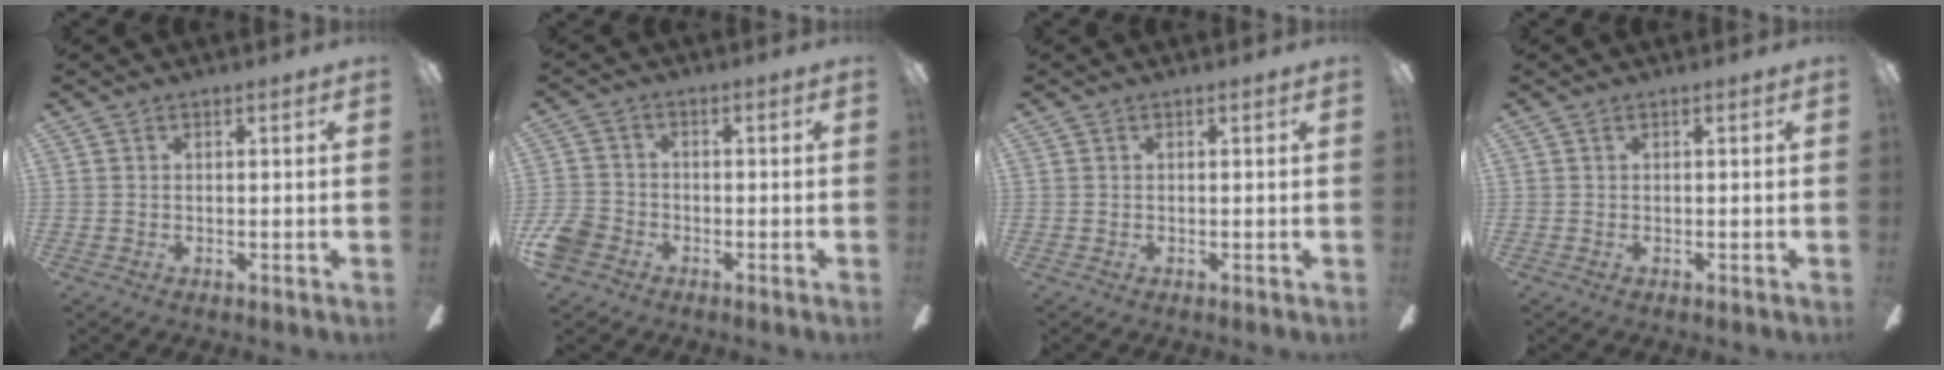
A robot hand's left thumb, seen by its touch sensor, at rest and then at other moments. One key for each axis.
{"total": 6.2, "fx": -3.2, "fy": 4.9, "fz": 2.2, "tx": -0.060, "ty": 0.021, "tz": -0.062}
{"total": 0.0}
{"total": 0.0}